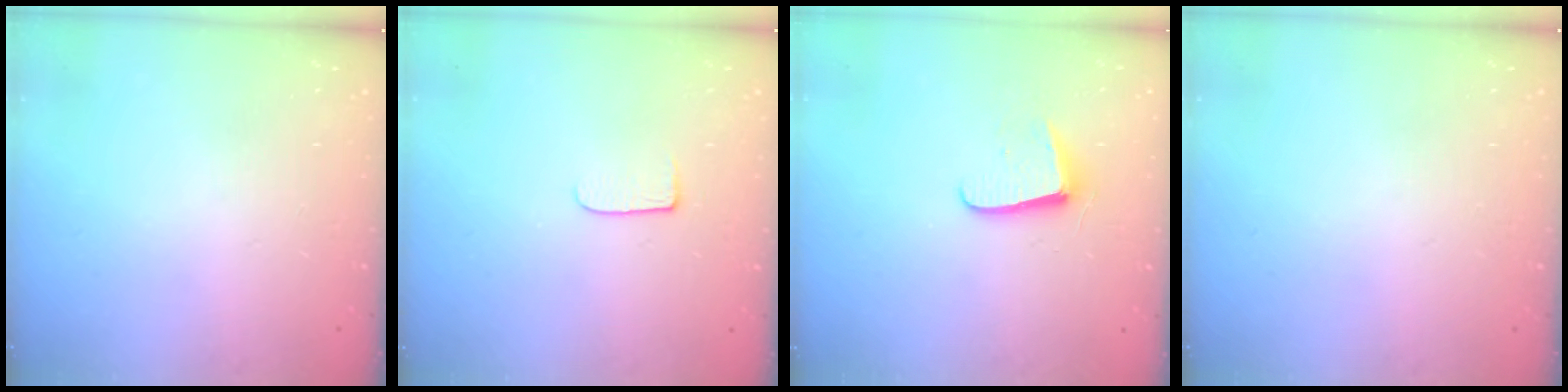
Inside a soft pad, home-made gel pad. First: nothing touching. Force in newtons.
{"total": 6.5, "press": 6.5, "slide": 0.7}
{"total": 7.2, "press": 7.2, "slide": 0.5}
{"total": 0.0}